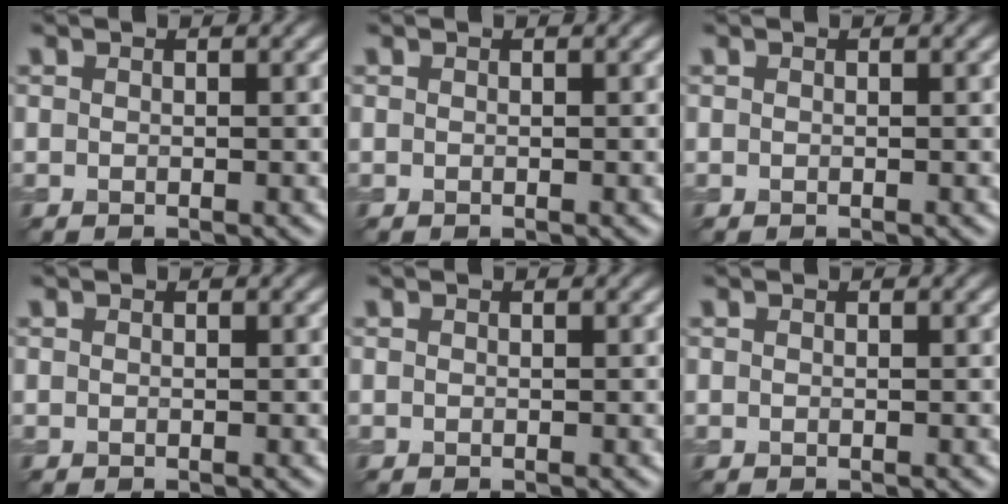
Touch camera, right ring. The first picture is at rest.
{"total": 0.0}
{"total": 0.0}
{"total": 0.0}
{"total": 0.0}
{"total": 0.0}